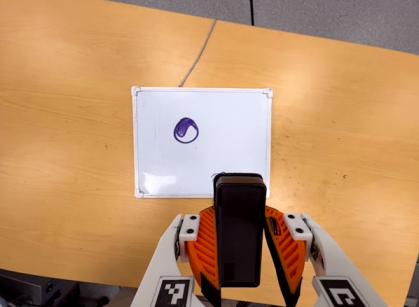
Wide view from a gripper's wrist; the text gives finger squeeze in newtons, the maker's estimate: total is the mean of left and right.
{"total": 4.4, "left": 3.6, "right": 5.2}